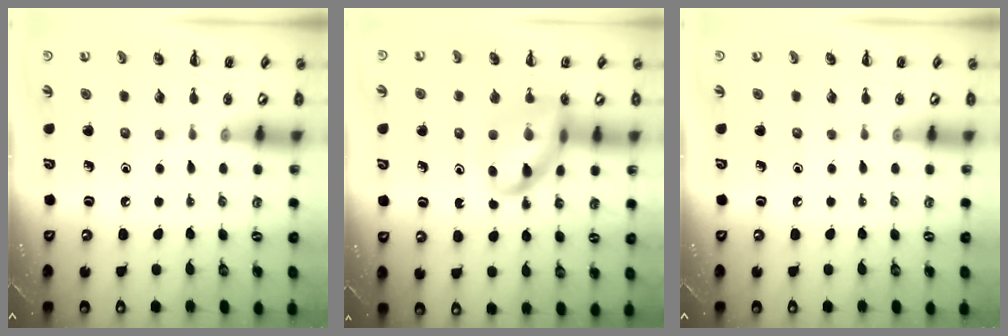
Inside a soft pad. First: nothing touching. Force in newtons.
{"total": 13.6, "press": 13.1, "slide": 3.4}
{"total": 0.0}